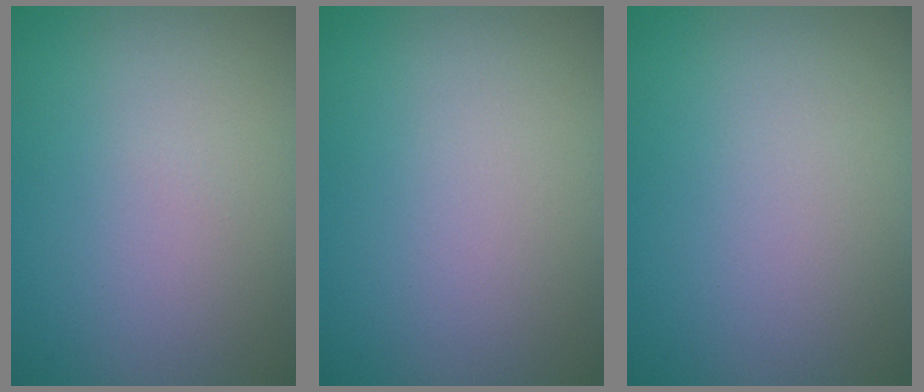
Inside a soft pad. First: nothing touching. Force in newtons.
{"total": 0.0}
{"total": 0.0}